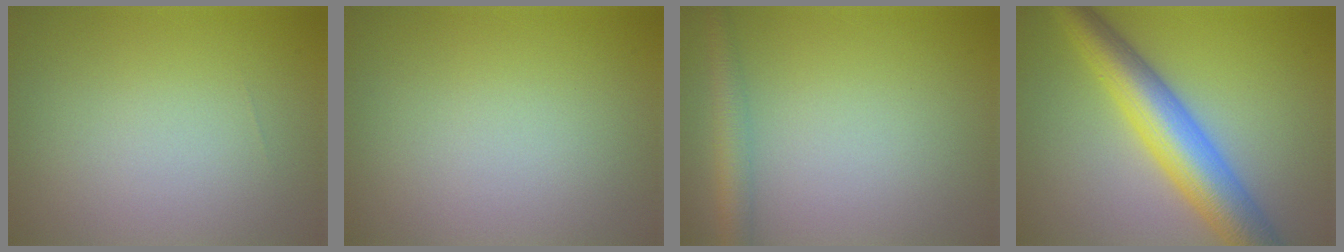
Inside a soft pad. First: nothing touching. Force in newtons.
{"total": 0.0}
{"total": 2.6, "press": 2.6, "slide": 0.1}
{"total": 8.0, "press": 8.0, "slide": 0.2}